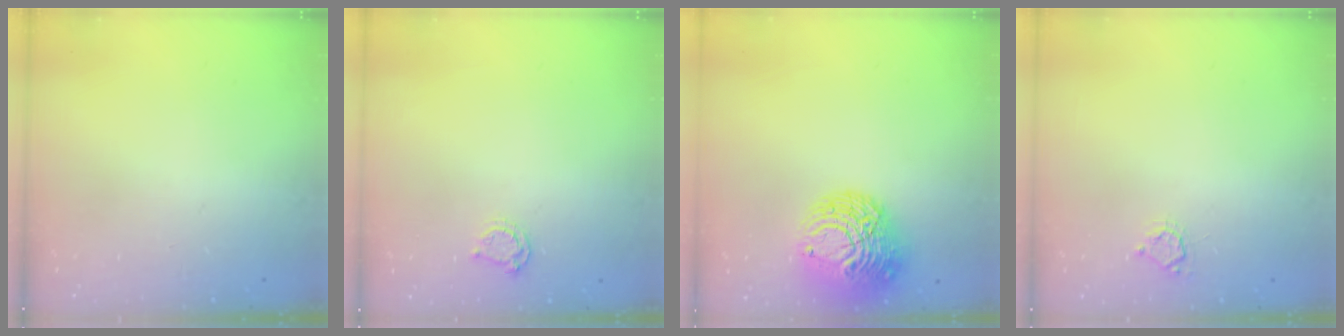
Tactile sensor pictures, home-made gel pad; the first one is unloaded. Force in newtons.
{"total": 4.3, "press": 4.2, "slide": 0.6}
{"total": 13.1, "press": 13.0, "slide": 1.4}
{"total": 4.6, "press": 4.6, "slide": 0.4}